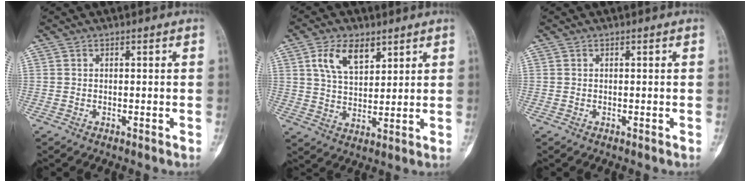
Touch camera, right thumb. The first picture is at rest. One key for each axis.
{"total": 8.7, "fx": 4.5, "fy": 4.7, "fz": 5.8, "tx": -0.086, "ty": -0.021, "tz": 0.086}
{"total": 0.0}